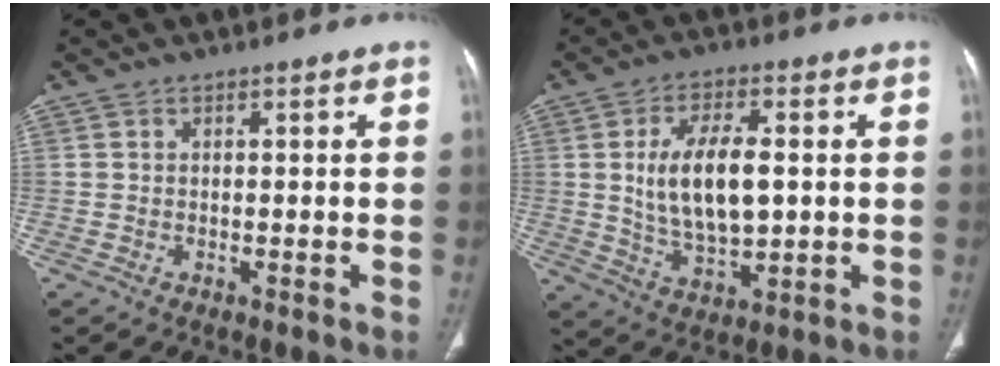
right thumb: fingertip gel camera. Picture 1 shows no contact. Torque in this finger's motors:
{"motor_torque": [0.16, 0.28, 0.64, -0.21, 0.14]}